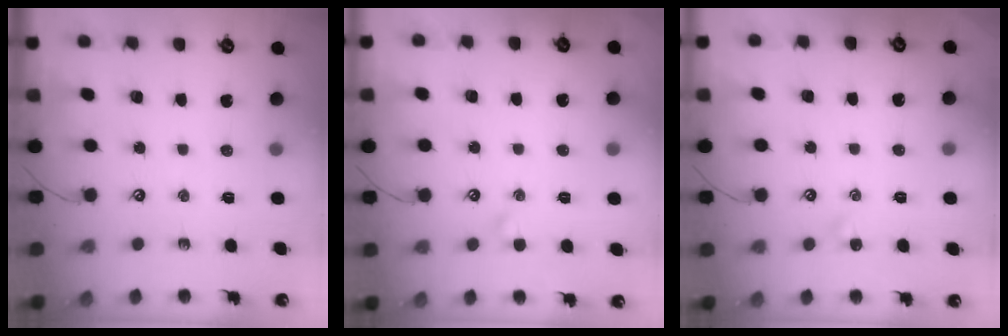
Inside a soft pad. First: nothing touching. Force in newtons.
{"total": 1.3, "press": 1.2, "slide": 0.4}
{"total": 2.1, "press": 2.0, "slide": 0.6}